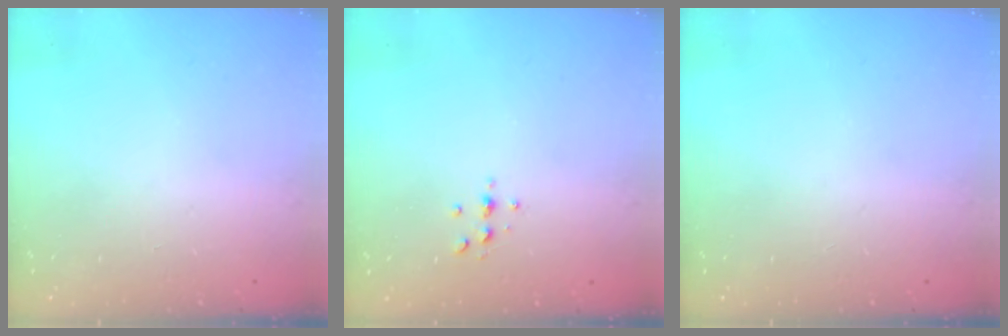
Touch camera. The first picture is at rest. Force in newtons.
{"total": 3.0, "press": 3.0, "slide": 0.4}
{"total": 0.0}